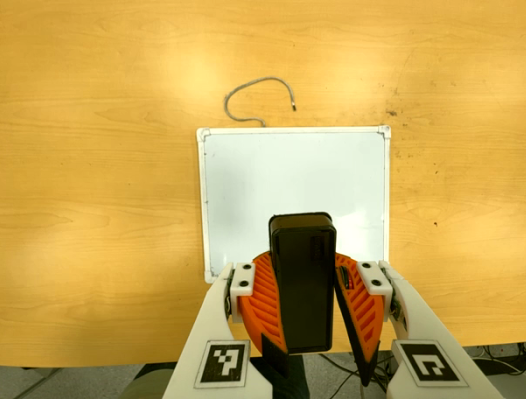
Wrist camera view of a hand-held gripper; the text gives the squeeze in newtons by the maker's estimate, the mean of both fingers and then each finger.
{"total": 10.9, "left": 11.1, "right": 10.7}